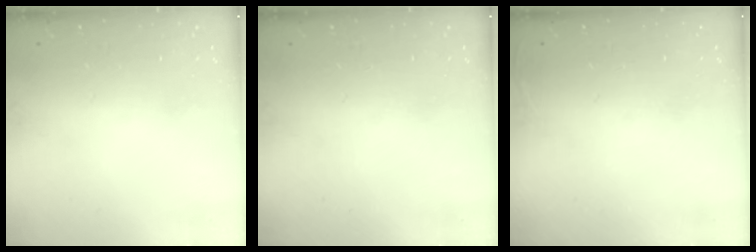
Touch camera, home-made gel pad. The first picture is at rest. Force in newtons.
{"total": 0.0}
{"total": 2.7, "press": 2.6, "slide": 1.0}